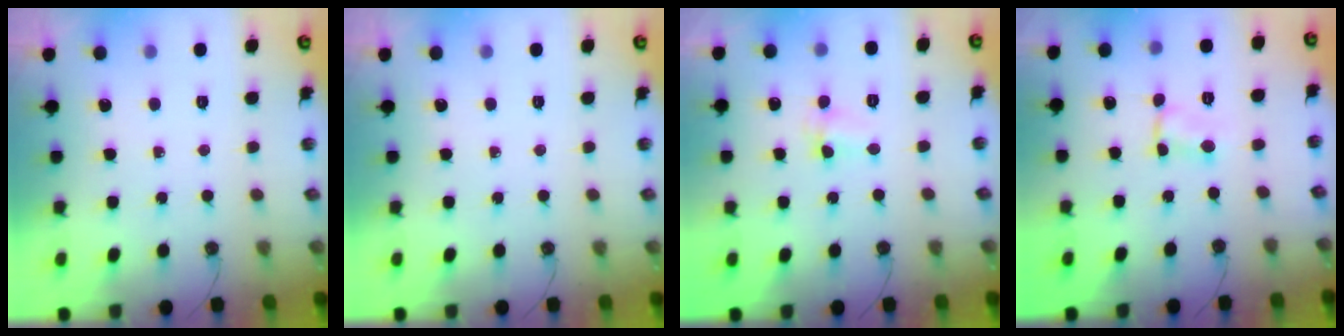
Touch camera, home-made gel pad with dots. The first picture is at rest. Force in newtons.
{"total": 0.0}
{"total": 1.7, "press": 1.6, "slide": 0.6}
{"total": 1.8, "press": 1.8, "slide": 0.2}